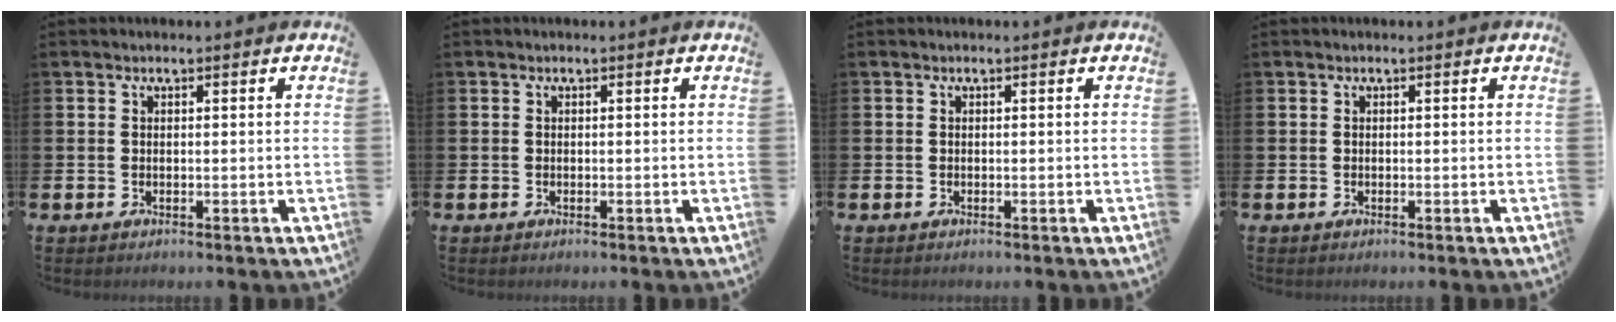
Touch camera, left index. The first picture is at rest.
{"total": 0.0}
{"total": 0.0}
{"total": 0.0}